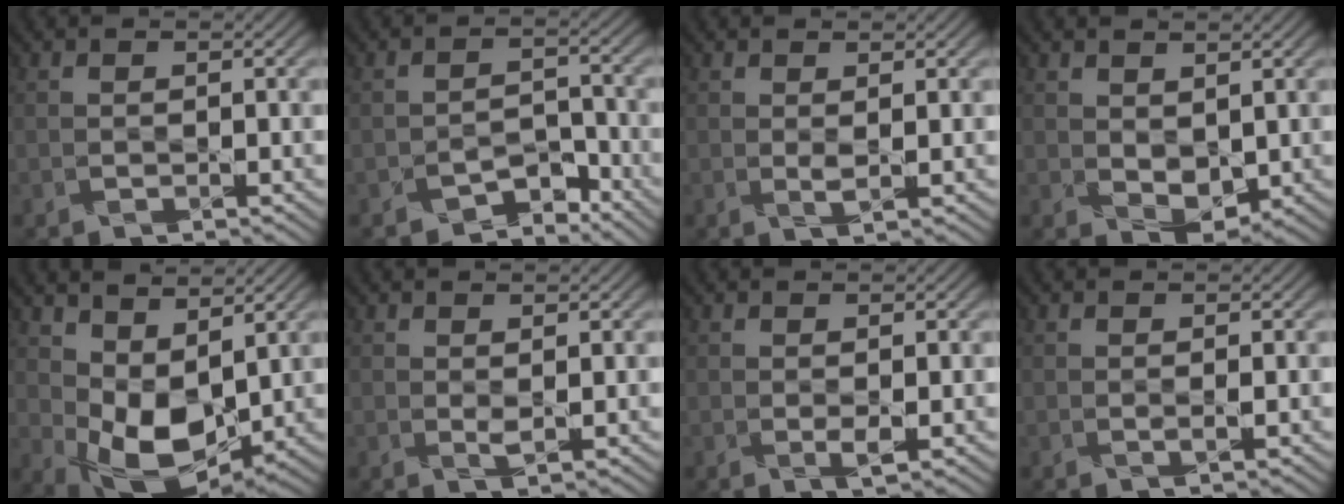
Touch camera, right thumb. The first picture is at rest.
{"total": 4.0, "force": [-3.5, 1.7, 1.0], "torque": [-0.006, 0.004, -0.062]}
{"total": 1.0, "force": [0.6, 0.0, 0.8], "torque": [-0.020, -0.001, 0.012]}
{"total": 2.9, "force": [1.0, 1.9, 2.0], "torque": [-0.040, -0.009, 0.024]}
{"total": 8.8, "force": [3.0, 5.2, 6.4], "torque": [-0.137, -0.010, 0.058]}
{"total": 1.0, "force": [0.6, 0.2, 0.7], "torque": [-0.018, -0.002, 0.014]}
{"total": 1.1, "force": [0.2, 0.4, 1.0], "torque": [-0.021, -0.004, 0.006]}
{"total": 0.5, "force": [0.2, -0.2, 0.4], "torque": [-0.007, 0.000, 0.002]}